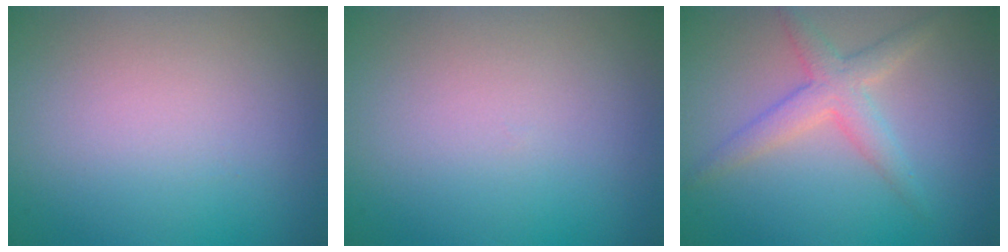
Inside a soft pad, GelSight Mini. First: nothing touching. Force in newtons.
{"total": 0.0}
{"total": 3.1, "press": 3.1, "slide": 0.0}